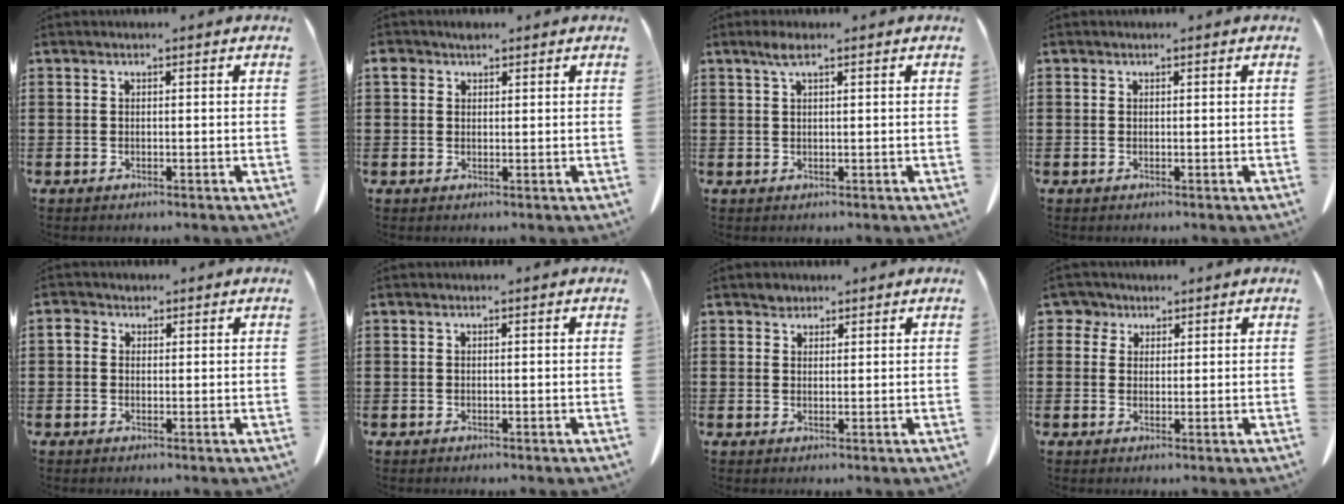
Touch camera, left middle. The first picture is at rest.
{"total": 2.0, "force": [1.3, 1.2, 0.8], "torque": [-0.021, 0.005, 0.024]}
{"total": 2.3, "force": [1.2, 0.5, 1.9], "torque": [-0.041, 0.005, 0.020]}
{"total": 0.0}
{"total": 1.4, "force": [0.5, 1.2, 0.5], "torque": [-0.013, 0.006, 0.009]}
{"total": 0.0}
{"total": 1.5, "force": [1.3, 0.7, 0.0], "torque": [-0.004, 0.002, 0.027]}
{"total": 3.3, "force": [1.8, 2.6, 0.8], "torque": [-0.024, 0.011, 0.031]}